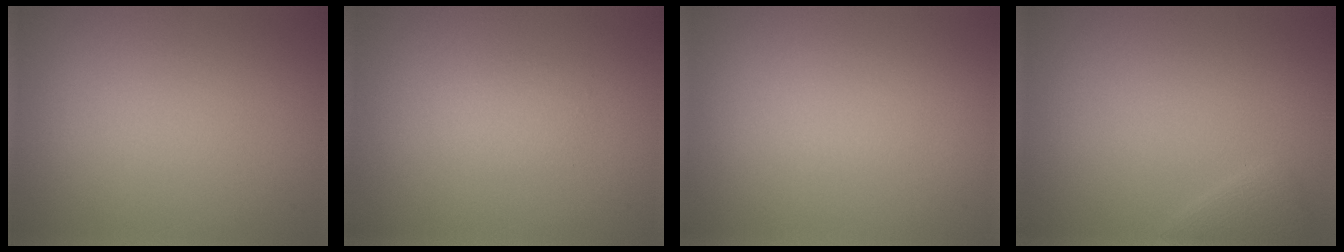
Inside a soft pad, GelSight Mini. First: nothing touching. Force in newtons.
{"total": 1.0, "press": 1.0, "slide": 0.0}
{"total": 0.0}
{"total": 1.1, "press": 1.1, "slide": 0.0}